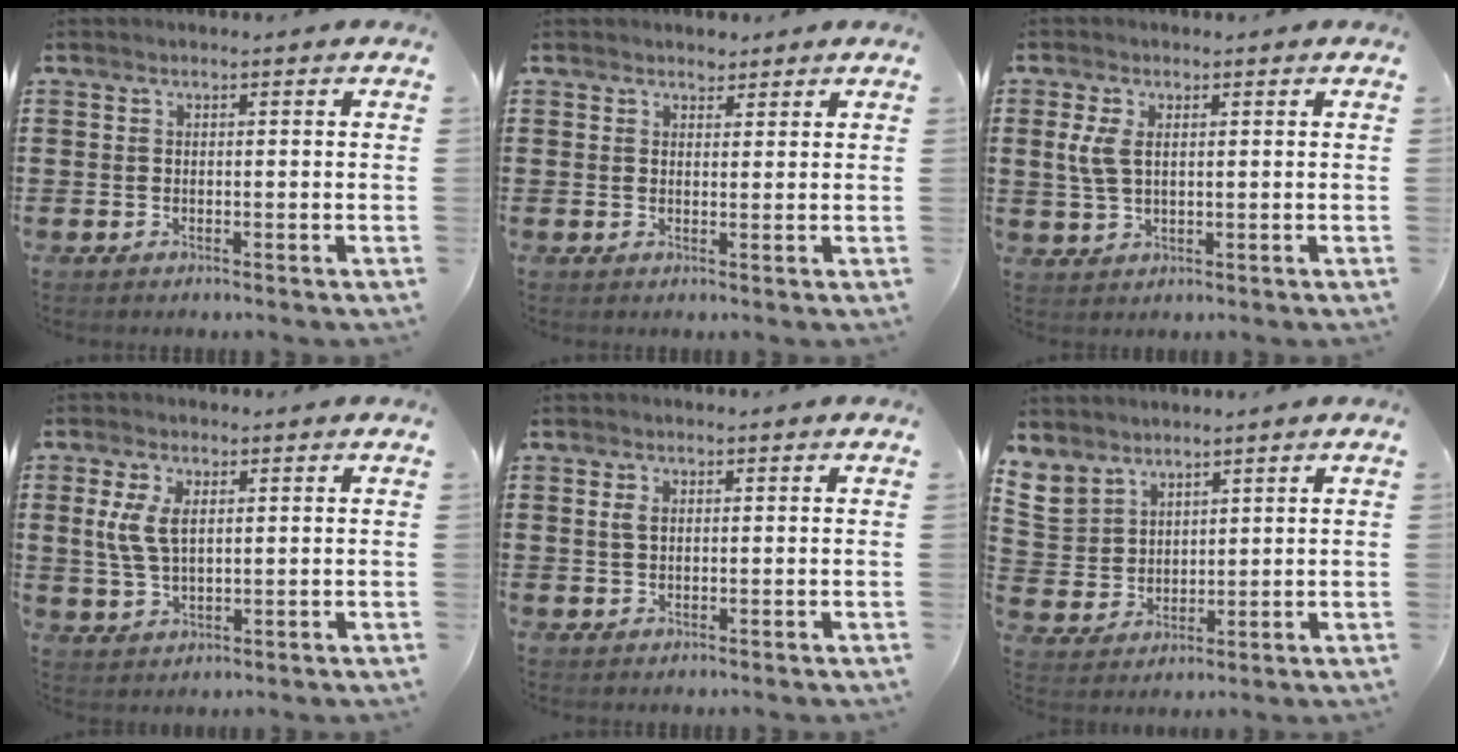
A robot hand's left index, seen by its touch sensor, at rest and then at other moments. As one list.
[{"total": 1.8, "force": [1.6, 0.9, 0.2], "torque": [0.000, 0.004, 0.029]}, {"total": 4.1, "force": [0.9, 2.1, 3.4], "torque": [-0.089, 0.003, 0.011]}, {"total": 5.5, "force": [1.5, 2.7, 4.5], "torque": [-0.119, 0.001, 0.019]}, {"total": 1.9, "force": [0.5, 1.1, 1.5], "torque": [-0.034, 0.006, 0.008]}, {"total": 4.9, "force": [3.9, 3.0, 0.1], "torque": [-0.030, -0.010, 0.073]}]